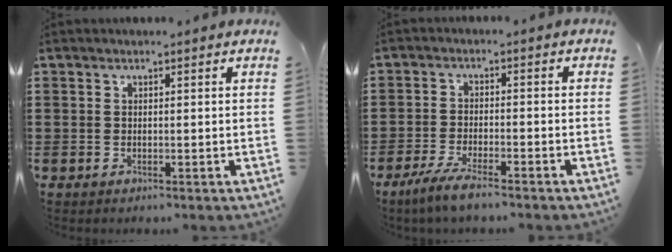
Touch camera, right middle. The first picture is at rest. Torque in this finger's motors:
{"motor_torque": [2.14, 0.00, 0.27, 0.10]}